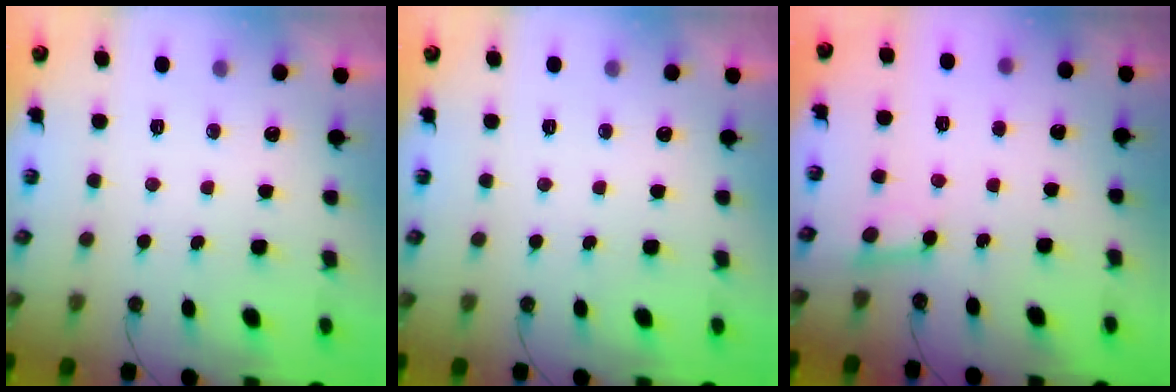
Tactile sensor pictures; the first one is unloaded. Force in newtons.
{"total": 0.0}
{"total": 2.8, "press": 2.7, "slide": 0.6}